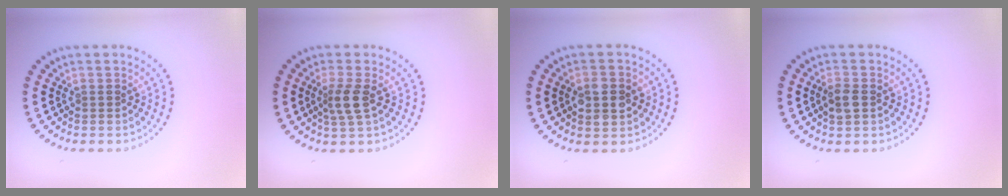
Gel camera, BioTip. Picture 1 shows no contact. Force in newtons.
{"total": 2.4, "press": 1.9, "slide": 1.4}
{"total": 3.6, "press": 3.6, "slide": 0.1}
{"total": 1.9, "press": 1.9, "slide": 0.3}